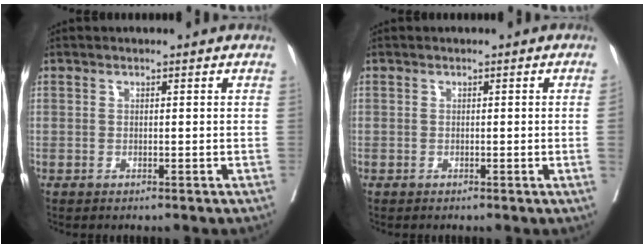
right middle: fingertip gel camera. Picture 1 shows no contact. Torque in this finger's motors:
{"motor_torque": [0.71, 0.00, -0.13, -0.21]}